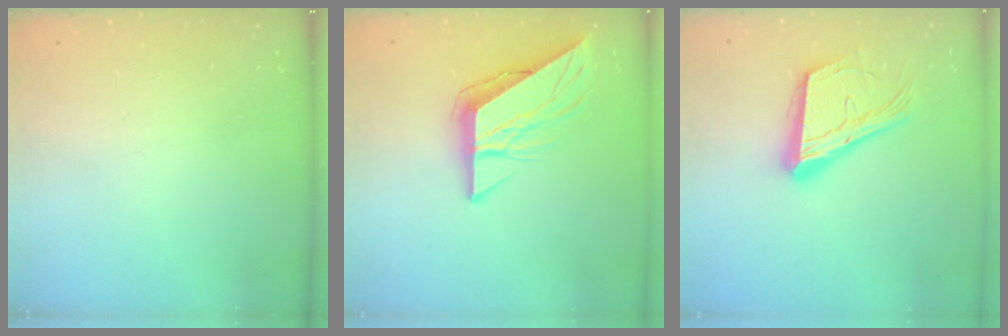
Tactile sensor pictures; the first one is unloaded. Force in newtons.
{"total": 10.2, "press": 10.1, "slide": 1.3}
{"total": 19.0, "press": 18.8, "slide": 3.0}